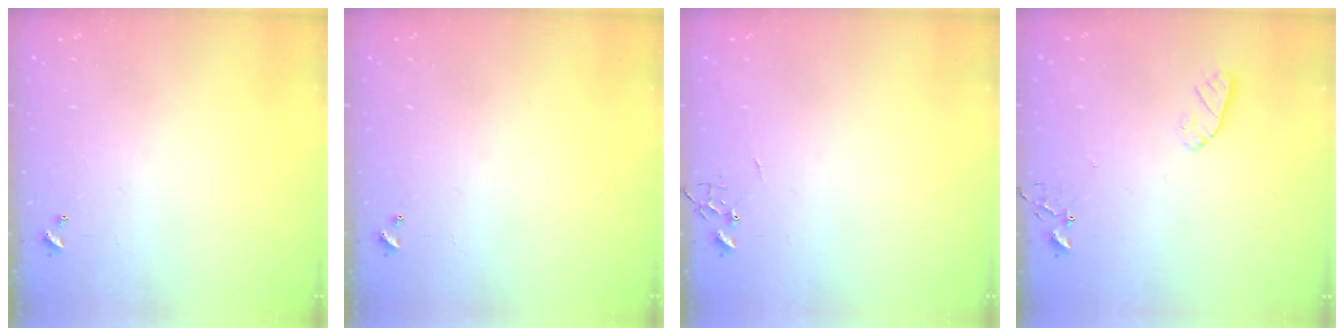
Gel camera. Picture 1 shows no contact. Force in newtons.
{"total": 0.0}
{"total": 0.0}
{"total": 6.0, "press": 6.0, "slide": 0.3}